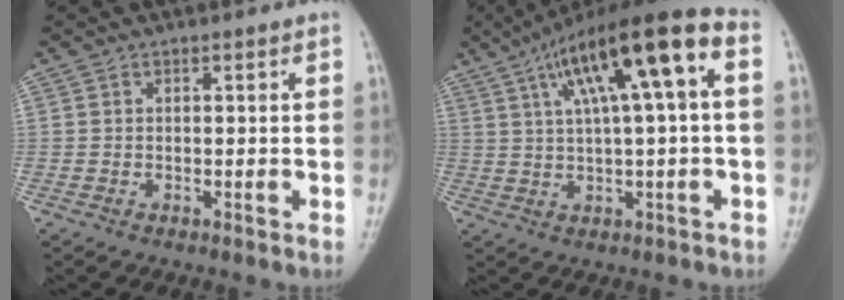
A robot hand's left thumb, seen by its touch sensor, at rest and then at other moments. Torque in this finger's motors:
{"motor_torque": [2.10, 2.22, 2.17, -0.59, 0.53]}